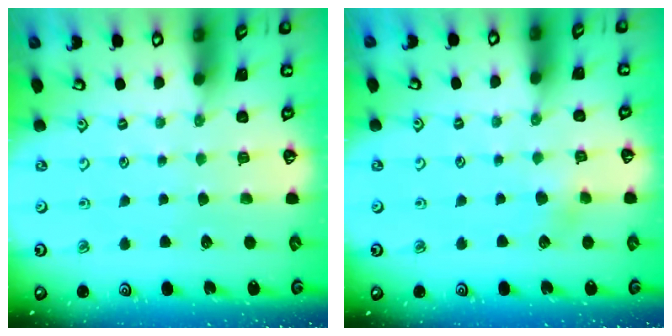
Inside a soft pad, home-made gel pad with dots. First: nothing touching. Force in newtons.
{"total": 5.3, "press": 5.3, "slide": 0.8}